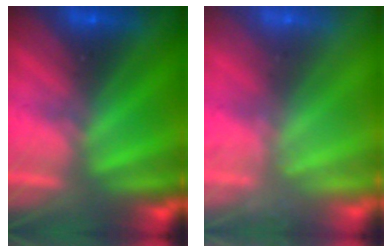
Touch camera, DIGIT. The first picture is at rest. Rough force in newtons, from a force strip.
{"total": 2.4}